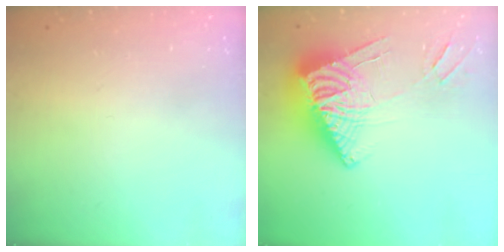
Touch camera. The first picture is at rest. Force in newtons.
{"total": 13.6, "press": 13.5, "slide": 1.5}